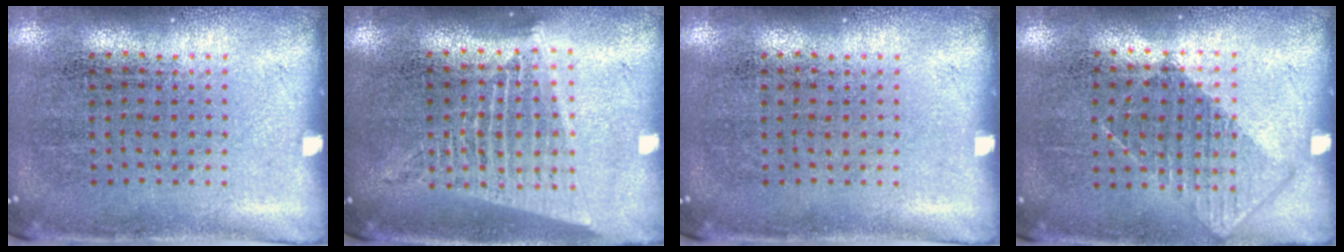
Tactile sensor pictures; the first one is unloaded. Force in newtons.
{"total": 1.7, "press": 1.6, "slide": 0.7}
{"total": 0.0}
{"total": 0.8, "press": 0.7, "slide": 0.4}